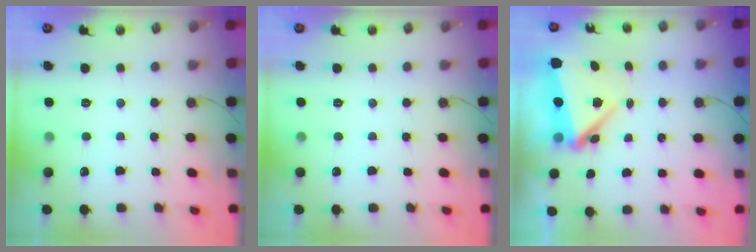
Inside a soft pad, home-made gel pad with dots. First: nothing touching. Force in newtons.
{"total": 0.0}
{"total": 7.2, "press": 6.7, "slide": 2.7}